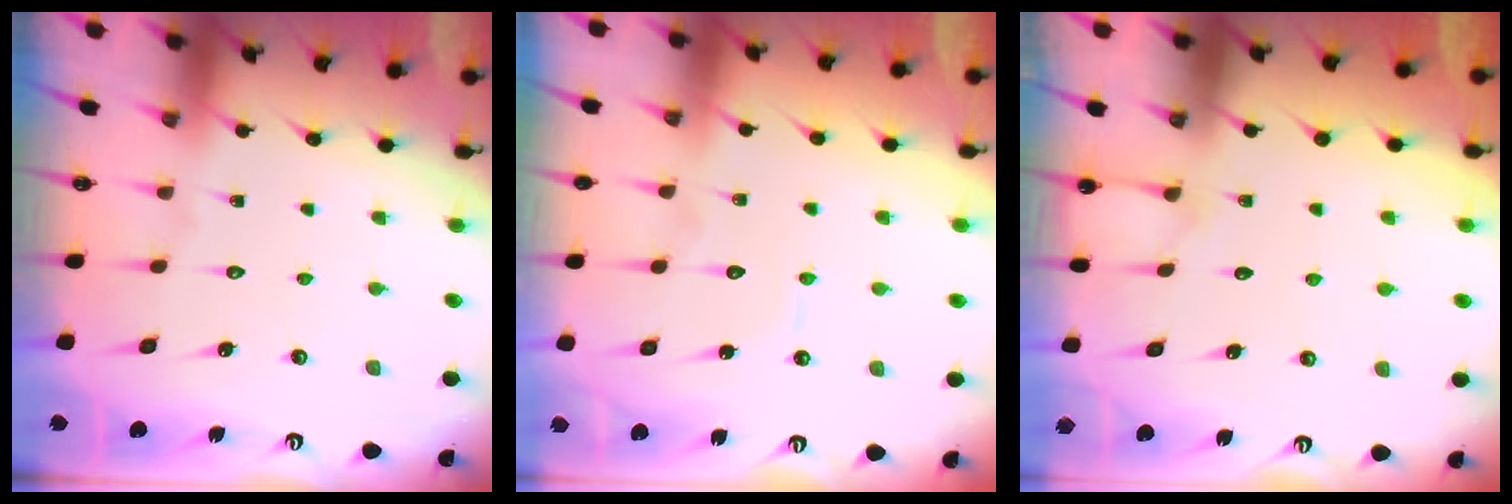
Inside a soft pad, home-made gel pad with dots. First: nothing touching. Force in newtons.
{"total": 4.6, "press": 4.5, "slide": 0.4}
{"total": 5.1, "press": 5.1, "slide": 0.5}